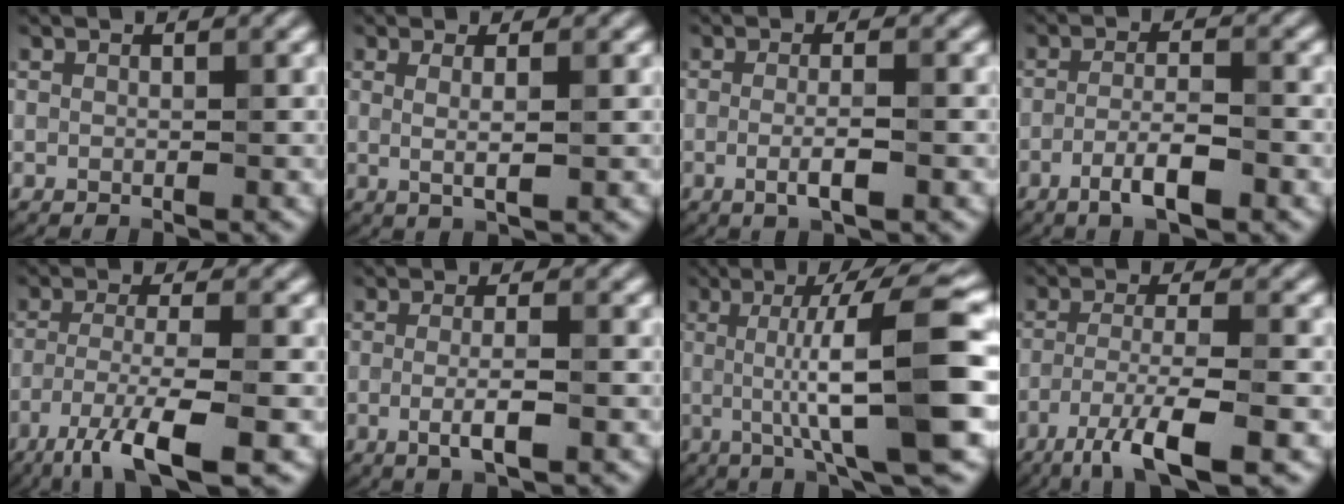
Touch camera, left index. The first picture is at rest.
{"total": 2.6, "force": [0.4, 0.7, 2.4], "torque": [-0.040, -0.002, 0.004]}
{"total": 2.8, "force": [-0.6, 0.5, 2.6], "torque": [-0.047, -0.003, -0.013]}
{"total": 3.8, "force": [-2.0, 0.8, 3.2], "torque": [-0.060, 0.007, -0.040]}
{"total": 7.5, "force": [-4.5, 1.2, 5.9], "torque": [-0.099, -0.002, -0.086]}
{"total": 3.1, "force": [-0.8, 0.5, 3.0], "torque": [-0.055, -0.004, -0.016]}
{"total": 11.3, "force": [-0.2, 2.1, 11.1], "torque": [-0.143, 0.007, -0.006]}
{"total": 6.8, "force": [-4.0, 1.0, 5.4], "torque": [-0.092, 0.000, -0.076]}